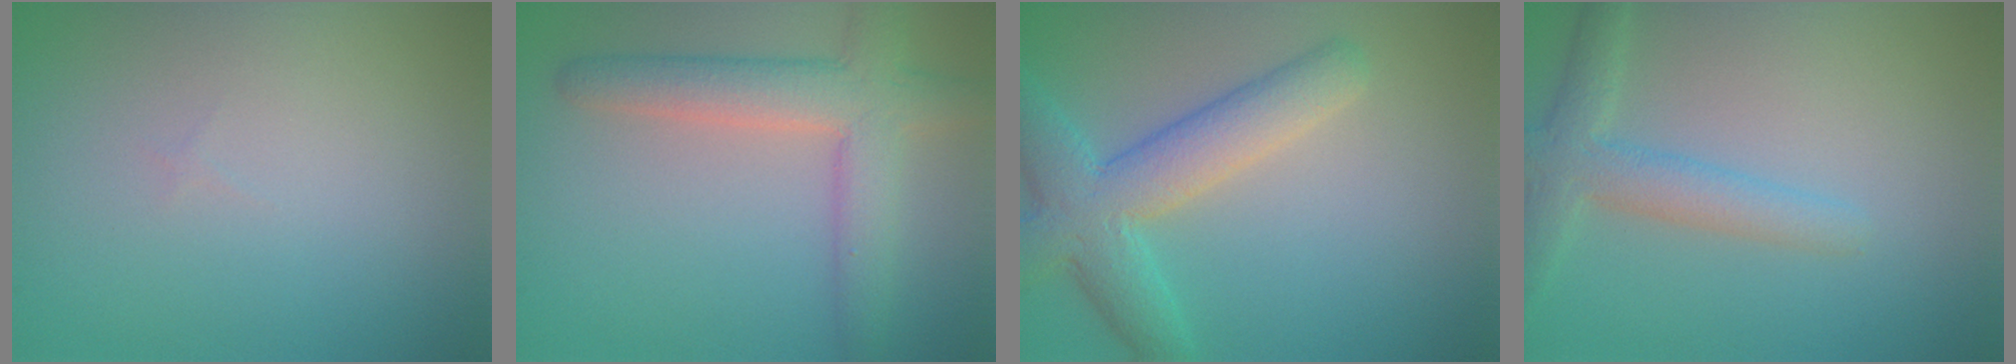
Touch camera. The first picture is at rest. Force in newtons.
{"total": 5.4, "press": 5.4, "slide": 0.4}
{"total": 5.9, "press": 5.9, "slide": 0.3}
{"total": 3.4, "press": 3.4, "slide": 0.3}